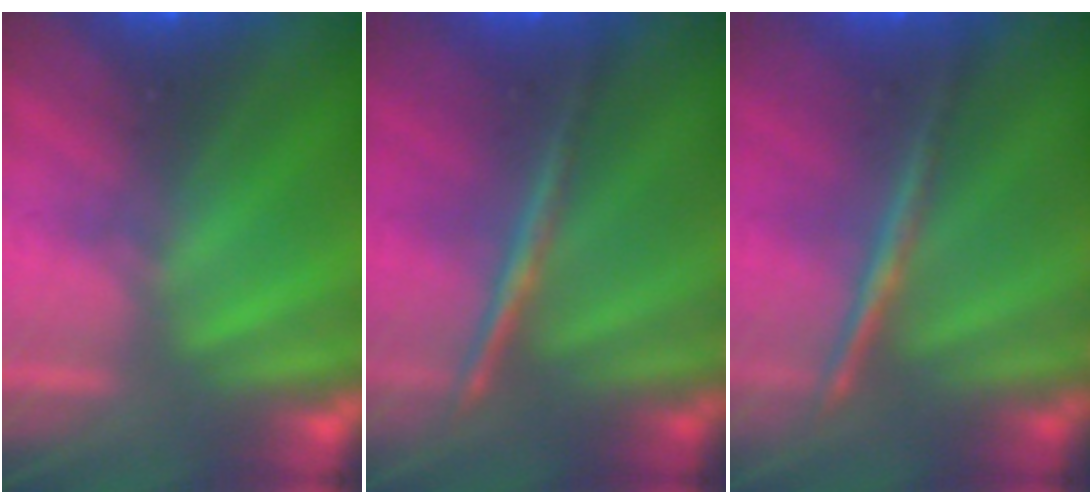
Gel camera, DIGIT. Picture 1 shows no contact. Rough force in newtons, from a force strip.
{"total": 1.9}
{"total": 1.9}